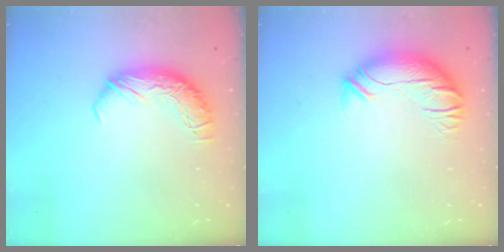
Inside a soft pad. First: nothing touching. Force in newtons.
{"total": 2.6, "press": 0.9, "slide": 2.5}